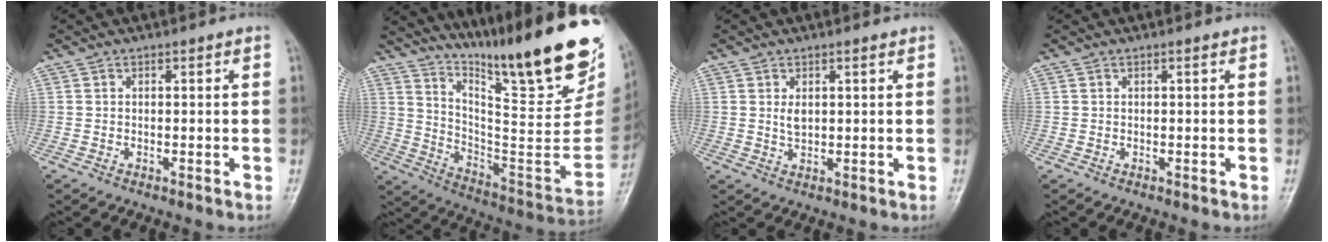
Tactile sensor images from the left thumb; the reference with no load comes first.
{"total": 27.2, "force": [20.0, 4.0, 18.0], "torque": [-0.251, -0.127, 0.313]}
{"total": 2.3, "force": [0.8, 1.3, 1.7], "torque": [-0.023, -0.009, 0.021]}
{"total": 0.0}